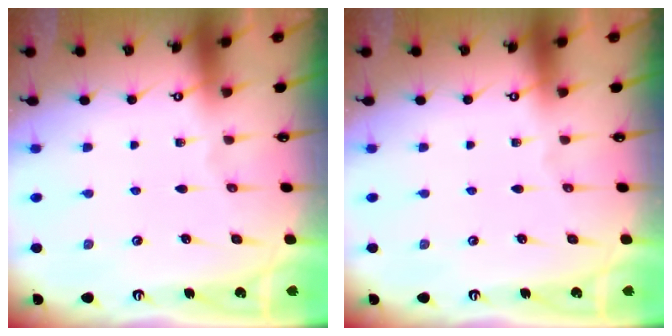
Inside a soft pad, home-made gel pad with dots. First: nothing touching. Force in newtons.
{"total": 0.0}